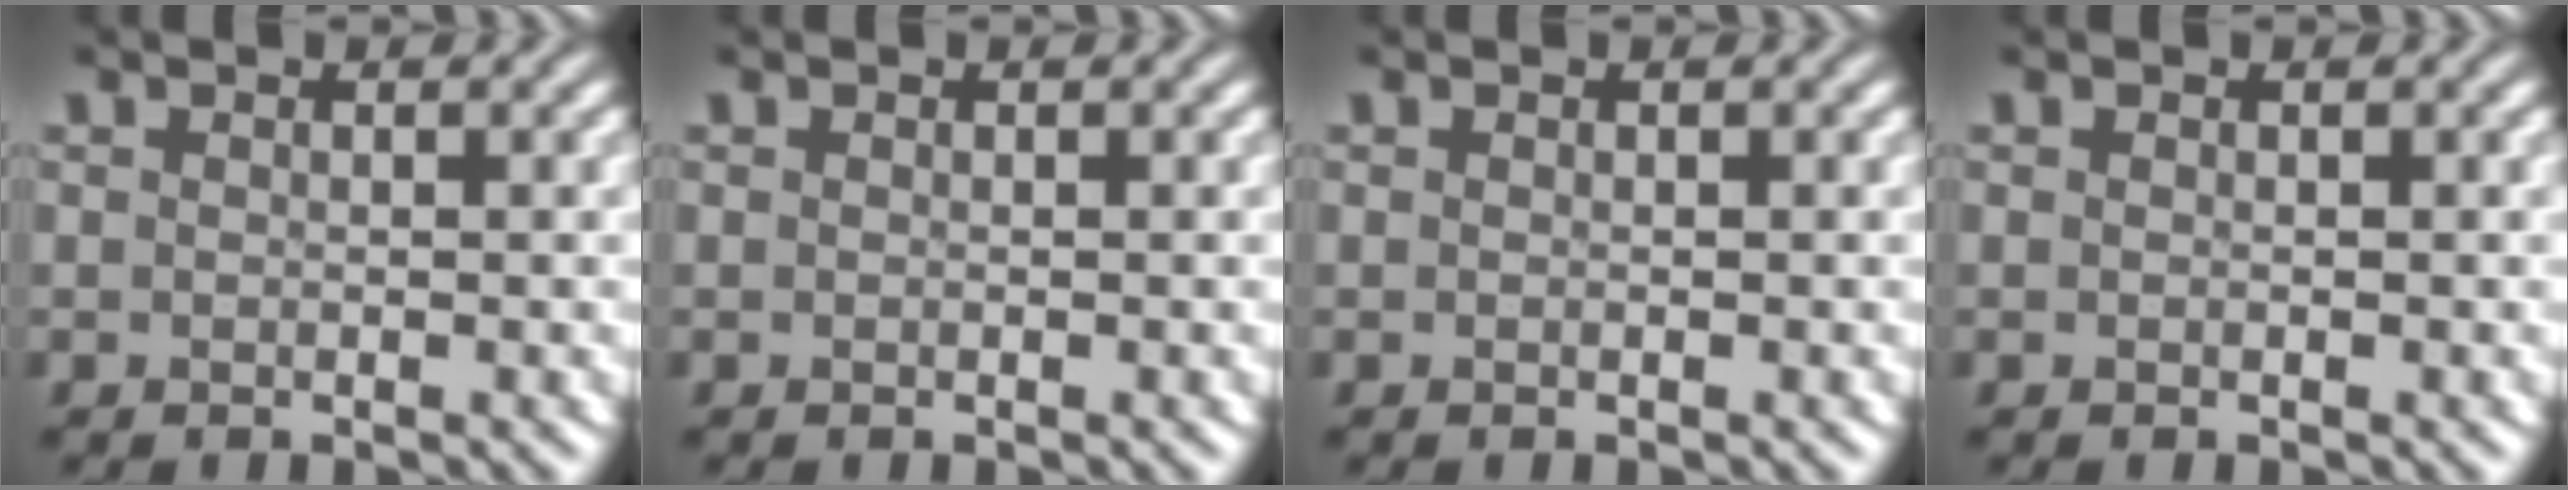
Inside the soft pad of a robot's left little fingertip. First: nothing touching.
{"total": 0.0}
{"total": 0.0}
{"total": 0.0}